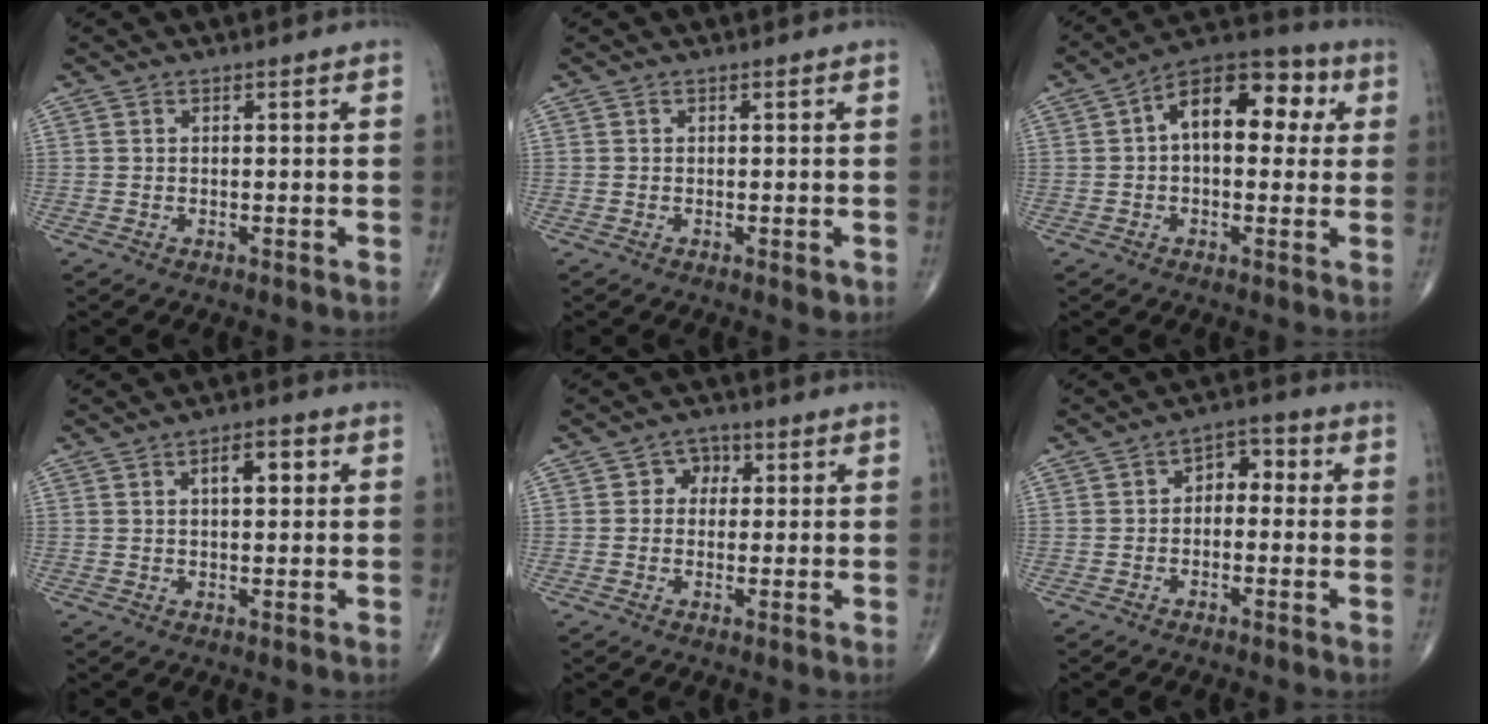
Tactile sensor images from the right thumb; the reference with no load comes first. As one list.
[{"total": 1.3, "force": [-0.4, 0.5, 1.1], "torque": [-0.007, -0.001, -0.004]}, {"total": 14.2, "force": [2.8, 8.1, 11.4], "torque": [-0.140, 0.034, 0.031]}, {"total": 4.8, "force": [1.4, 2.3, 4.0], "torque": [-0.051, 0.006, 0.017]}, {"total": 3.4, "force": [0.7, 3.0, 1.5], "torque": [0.006, 0.005, 0.001]}, {"total": 4.9, "force": [-0.2, 3.4, 3.6], "torque": [-0.028, 0.026, -0.017]}]